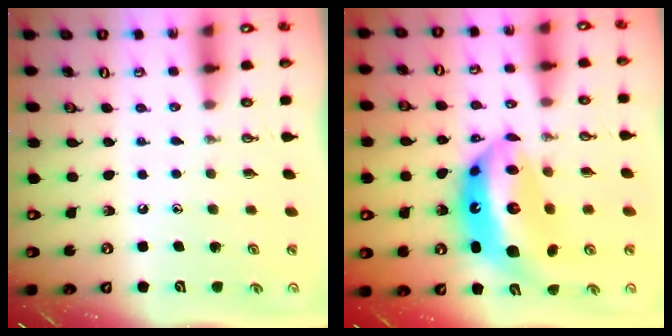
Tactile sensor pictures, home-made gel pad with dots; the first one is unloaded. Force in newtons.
{"total": 18.8, "press": 18.7, "slide": 1.7}